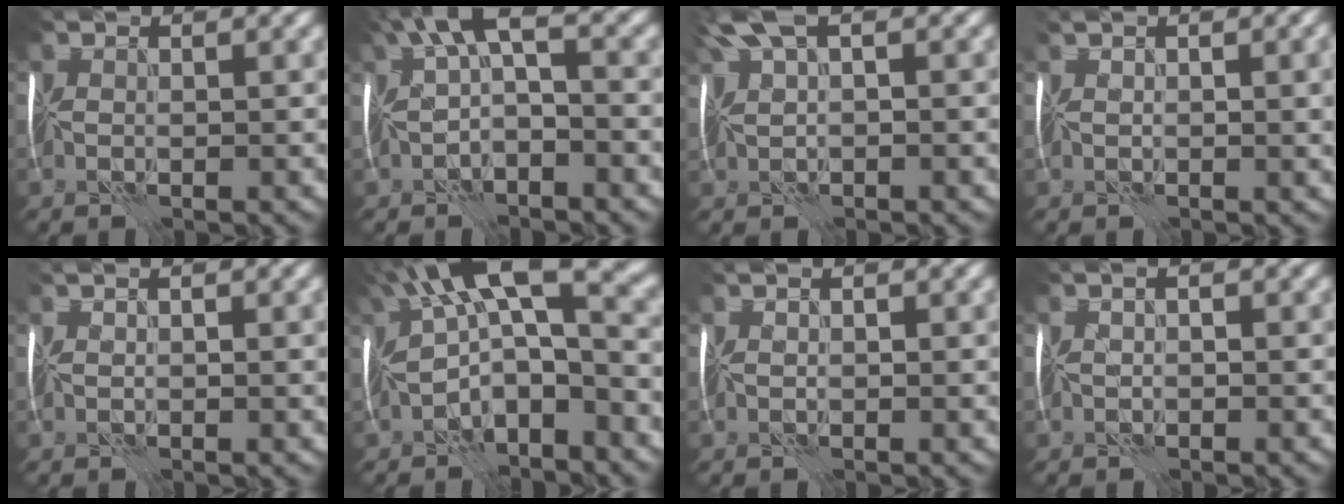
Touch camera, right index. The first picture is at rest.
{"total": 5.1, "force": [0.2, 2.2, 4.5], "torque": [-0.085, 0.009, 0.003]}
{"total": 5.5, "force": [2.0, 2.2, 4.6], "torque": [-0.120, 0.008, 0.050]}
{"total": 7.7, "force": [1.6, 3.6, 6.7], "torque": [-0.075, 0.027, 0.016]}
{"total": 3.7, "force": [0.9, 1.8, 3.1], "torque": [-0.019, 0.021, 0.001]}
{"total": 10.3, "force": [-0.4, 4.2, 9.4], "torque": [-0.157, 0.013, -0.010]}
{"total": 2.1, "force": [0.5, 1.0, 1.7], "torque": [-0.008, 0.016, -0.005]}
{"total": 1.5, "force": [-0.3, 0.9, 1.1], "torque": [-0.002, 0.012, -0.014]}